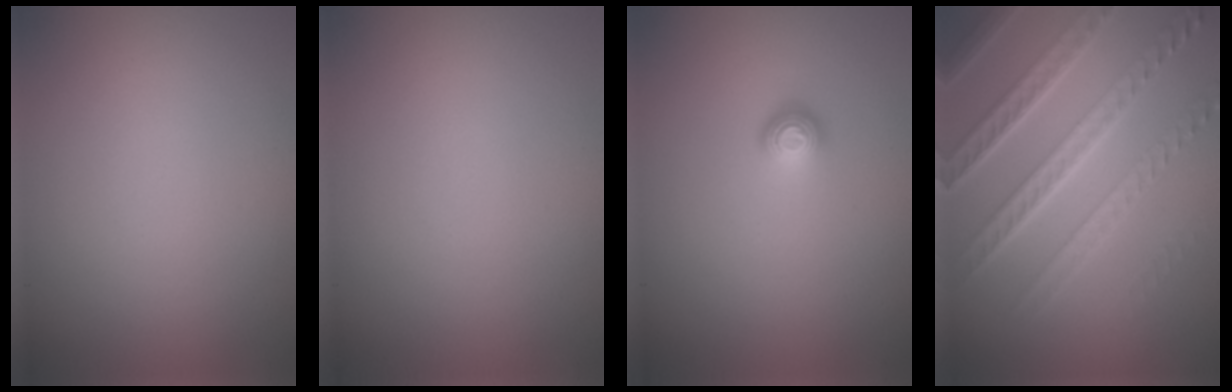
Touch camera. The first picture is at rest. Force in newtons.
{"total": 0.0}
{"total": 1.2, "press": 1.0, "slide": 0.6}
{"total": 7.4, "press": 5.2, "slide": 5.3}